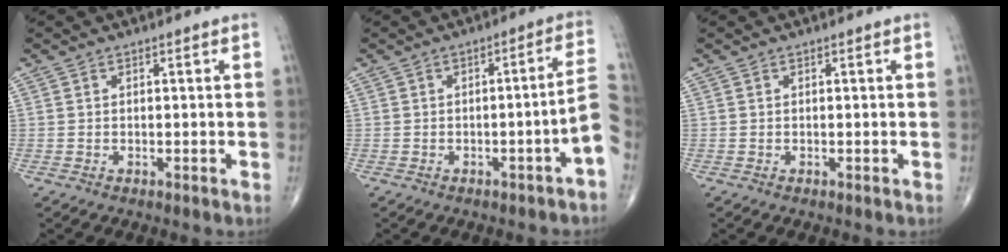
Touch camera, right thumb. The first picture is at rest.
{"total": 6.3, "force": [-2.7, 0.0, 5.6], "torque": [-0.068, 0.038, -0.033]}
{"total": 0.0}